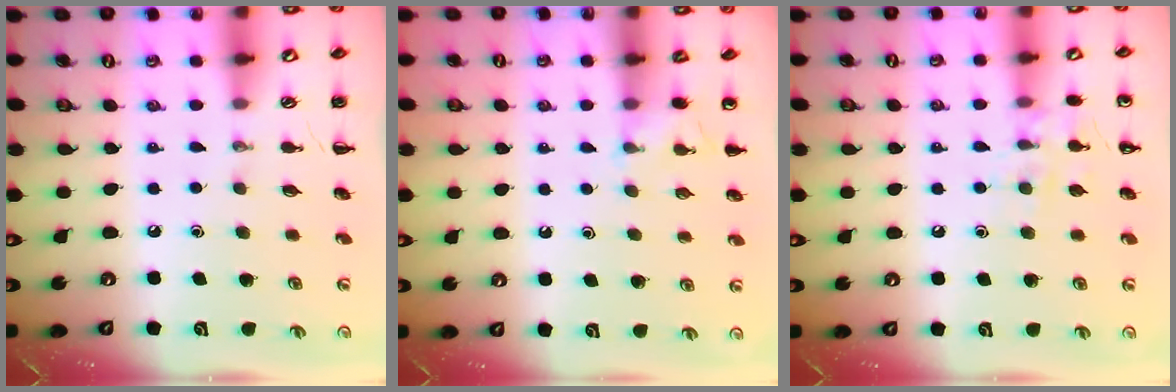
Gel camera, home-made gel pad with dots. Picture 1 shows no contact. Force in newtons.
{"total": 4.4, "press": 4.2, "slide": 1.4}
{"total": 8.3, "press": 8.1, "slide": 1.5}